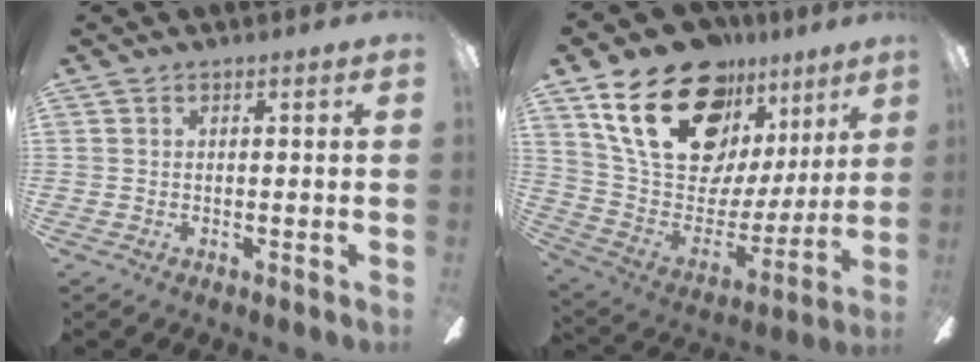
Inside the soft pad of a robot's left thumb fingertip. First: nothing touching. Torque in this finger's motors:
{"motor_torque": [1.14, 1.35, 1.40, -1.37, 0.49]}